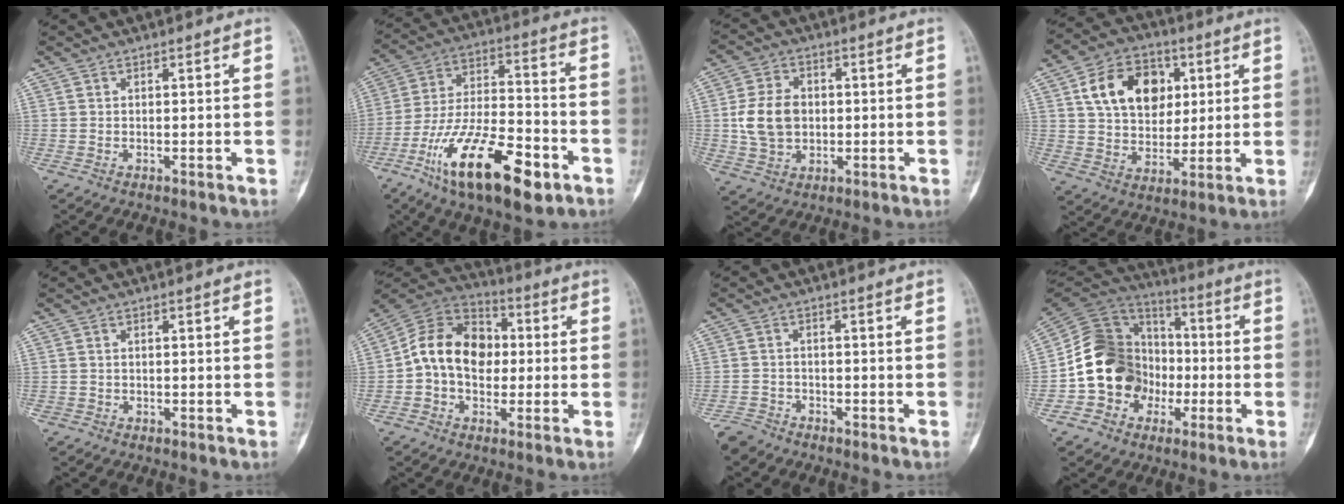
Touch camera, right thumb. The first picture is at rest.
{"total": 22.3, "force": [-11.0, 8.5, 17.5], "torque": [-0.318, 0.046, -0.185]}
{"total": 9.4, "force": [0.1, 7.0, 6.2], "torque": [-0.099, 0.005, 0.004]}
{"total": 15.1, "force": [4.6, 10.8, 9.5], "torque": [-0.120, -0.005, 0.076]}
{"total": 0.7, "force": [-0.4, 0.6, -0.1], "torque": [0.005, 0.004, -0.011]}
{"total": 14.6, "force": [-0.1, 10.7, 9.8], "torque": [-0.144, 0.035, -0.013]}
{"total": 3.5, "force": [-3.0, 1.6, 0.3], "torque": [-0.008, 0.007, -0.061]}
{"total": 17.3, "force": [-3.4, 14.7, 8.5], "torque": [-0.115, 0.053, -0.060]}